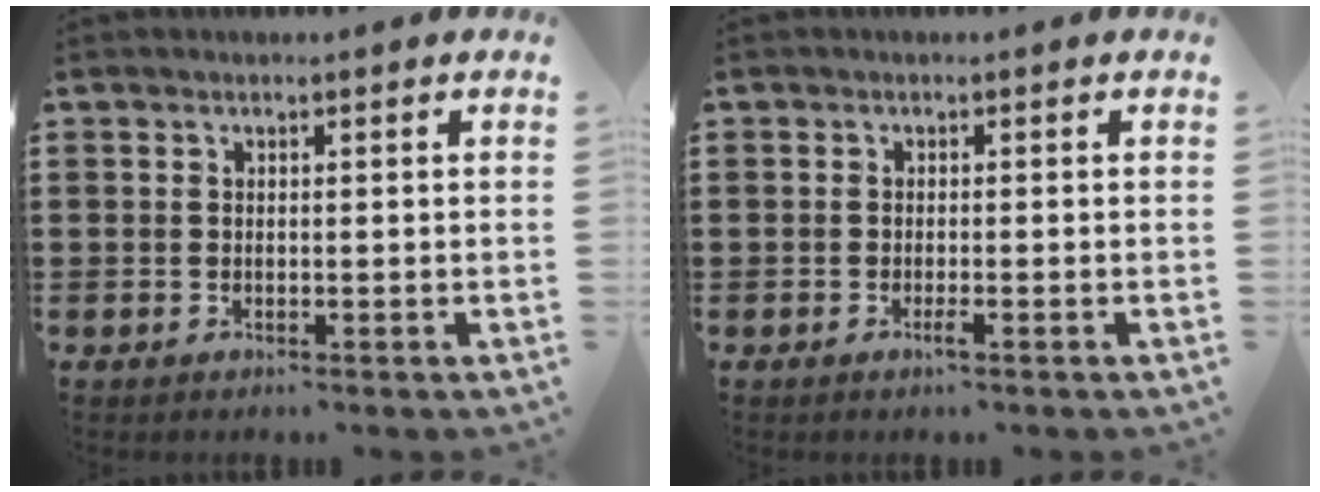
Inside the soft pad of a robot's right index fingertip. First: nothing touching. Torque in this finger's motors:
{"motor_torque": [0.20, 0.02, 0.02, 0.01]}